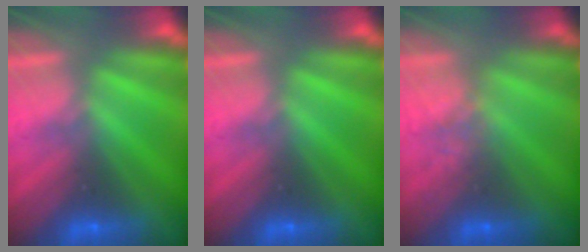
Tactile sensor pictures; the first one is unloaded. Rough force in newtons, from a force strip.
{"total": 0.0}
{"total": 2.3}